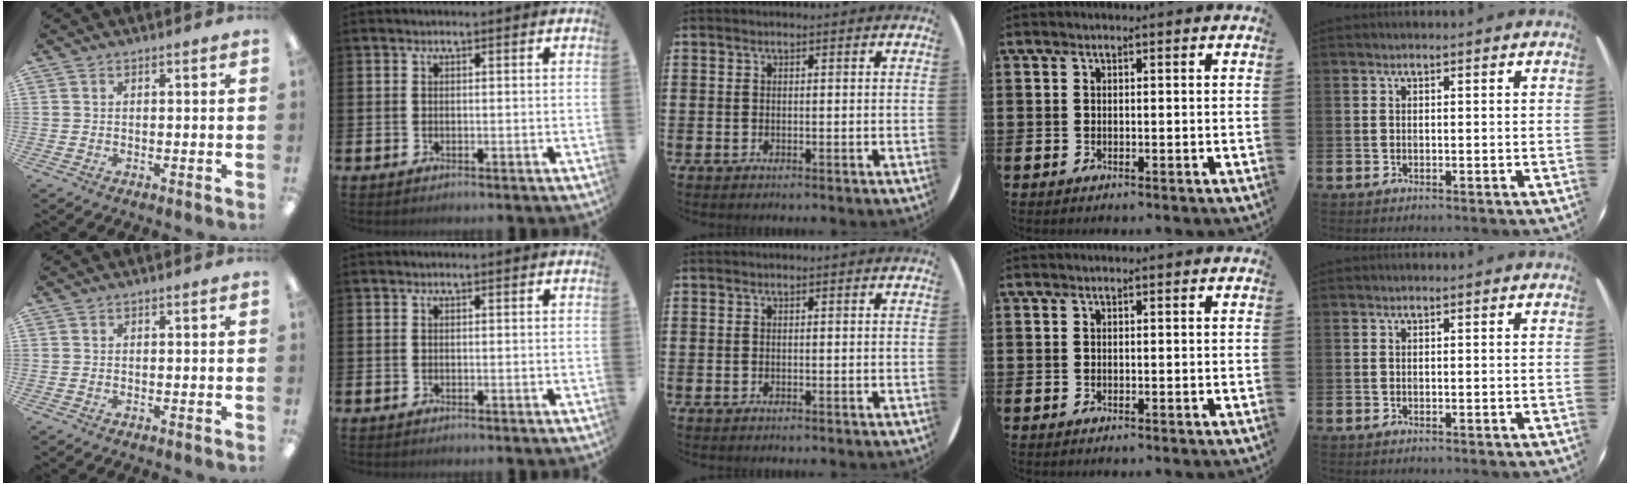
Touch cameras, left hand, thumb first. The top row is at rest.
{}